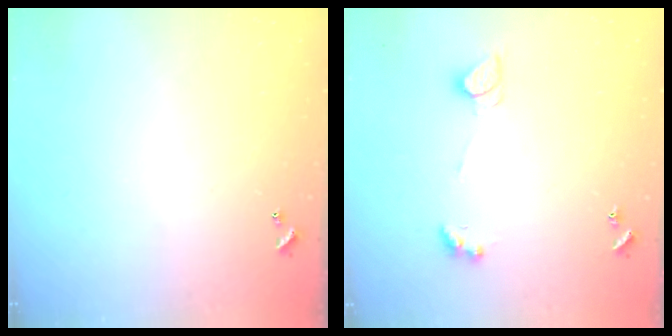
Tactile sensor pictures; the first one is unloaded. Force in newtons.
{"total": 2.2, "press": 2.2, "slide": 0.4}